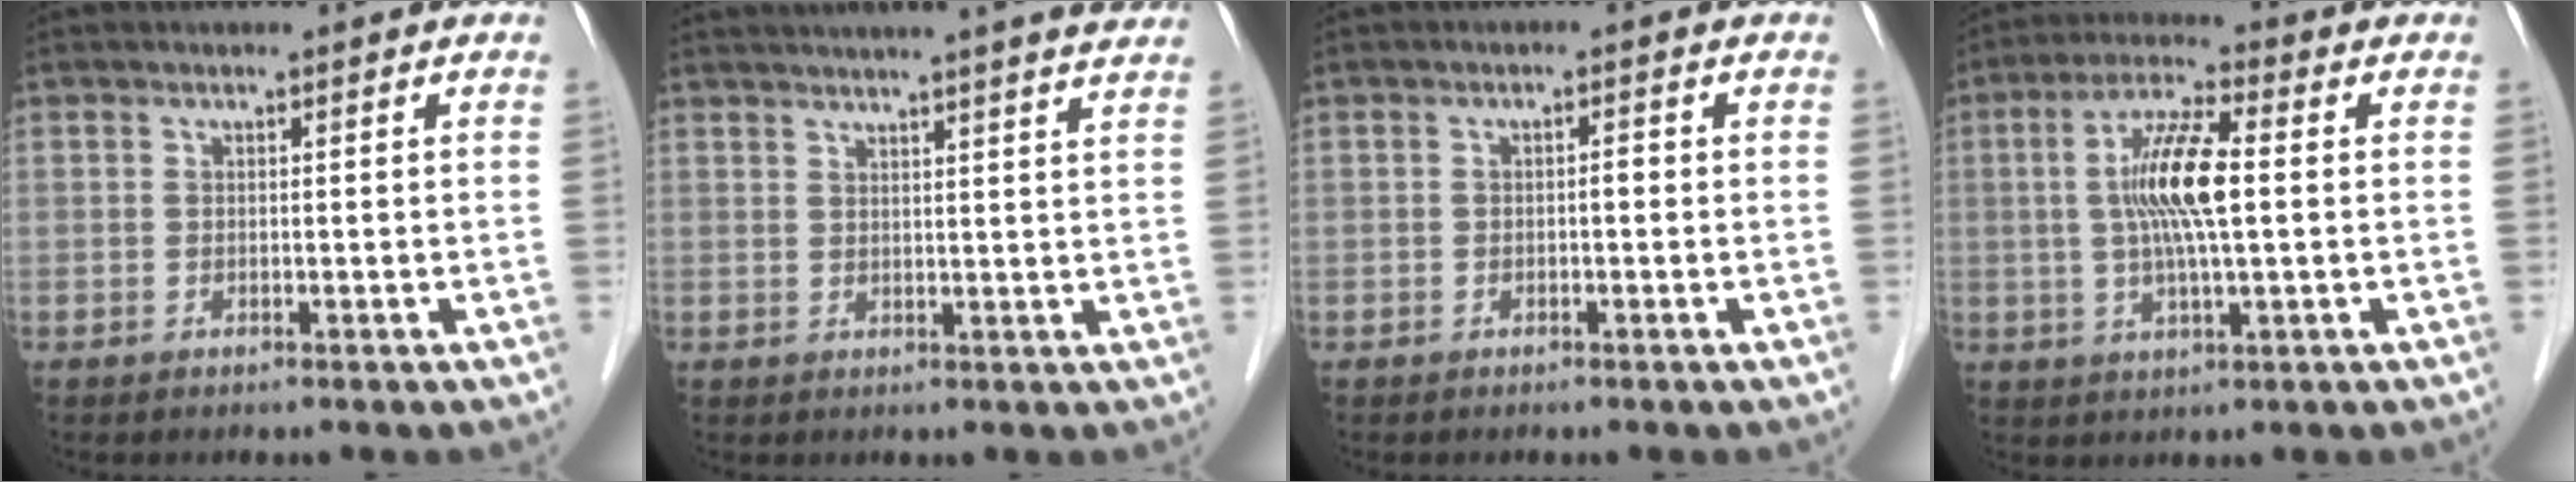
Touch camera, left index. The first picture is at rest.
{"total": 16.8, "force": [15.2, 0.0, 7.3], "torque": [-0.112, 0.008, 0.183]}
{"total": 1.0, "force": [-0.2, 0.4, 0.9], "torque": [-0.016, 0.004, -0.006]}
{"total": 10.0, "force": [0.7, 1.6, 9.9], "torque": [-0.200, 0.007, 0.008]}